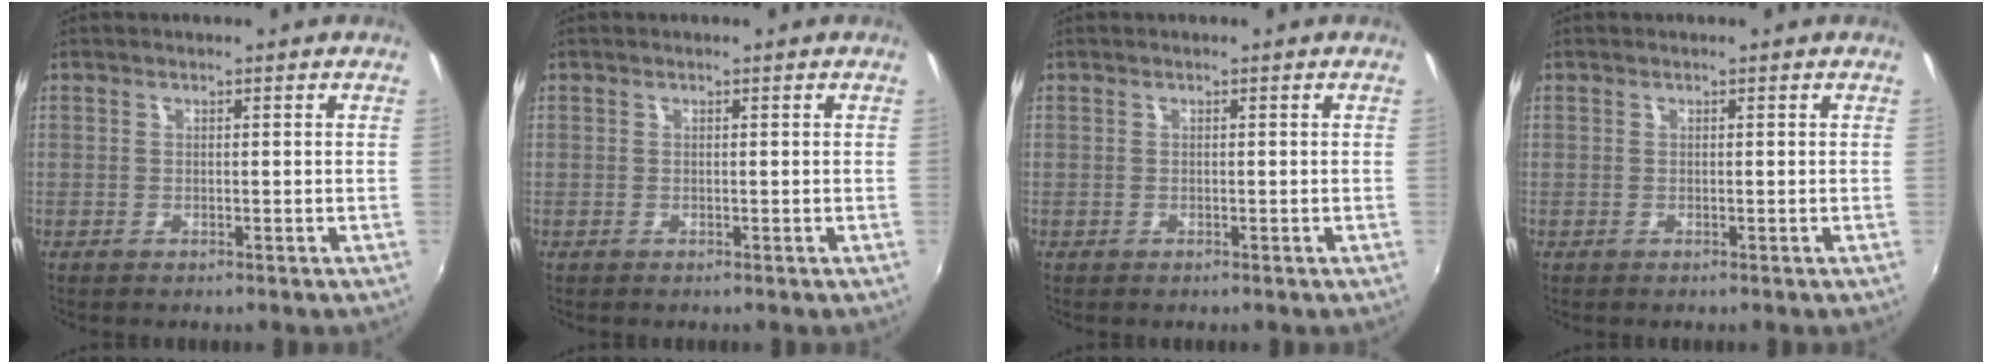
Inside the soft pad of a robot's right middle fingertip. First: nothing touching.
{"total": 0.0}
{"total": 0.0}
{"total": 0.0}